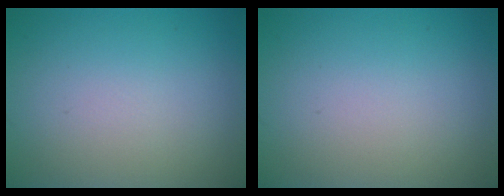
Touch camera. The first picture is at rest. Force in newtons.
{"total": 0.0}